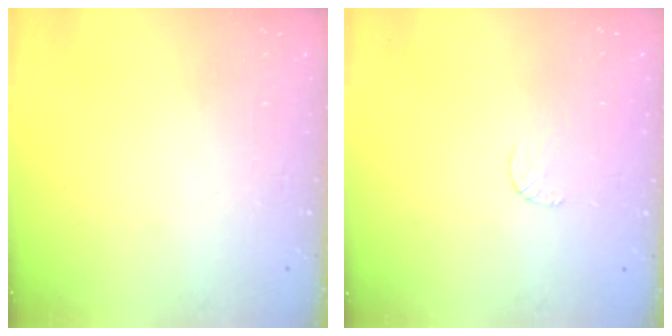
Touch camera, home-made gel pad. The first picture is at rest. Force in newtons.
{"total": 3.5, "press": 3.5, "slide": 0.4}